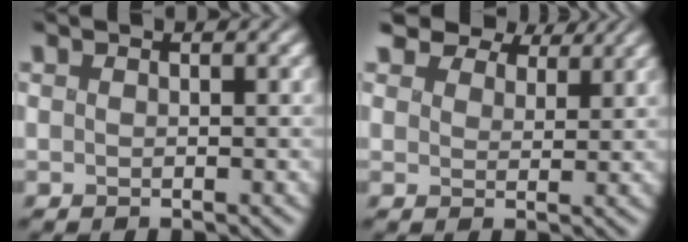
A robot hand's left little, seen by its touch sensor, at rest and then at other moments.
{"total": 8.4, "force": [7.0, 3.6, 3.0], "torque": [-0.074, 0.008, 0.104]}